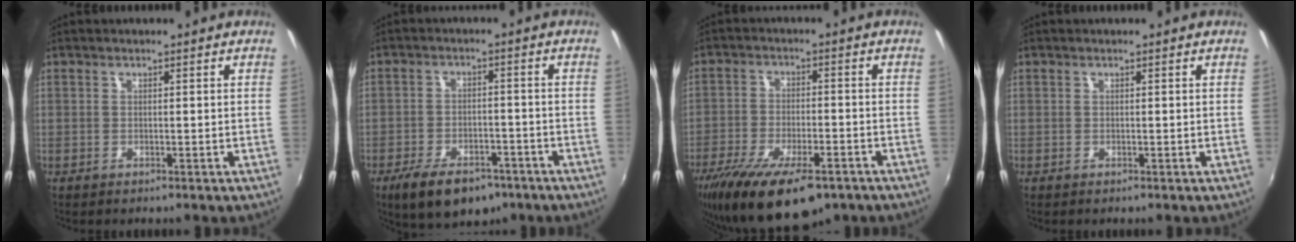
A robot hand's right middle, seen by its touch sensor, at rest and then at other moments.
{"total": 11.7, "force": [-7.8, 5.7, 6.6], "torque": [-0.142, -0.014, -0.119]}
{"total": 16.6, "force": [-11.3, 5.8, 10.7], "torque": [-0.215, -0.044, -0.183]}
{"total": 0.0}